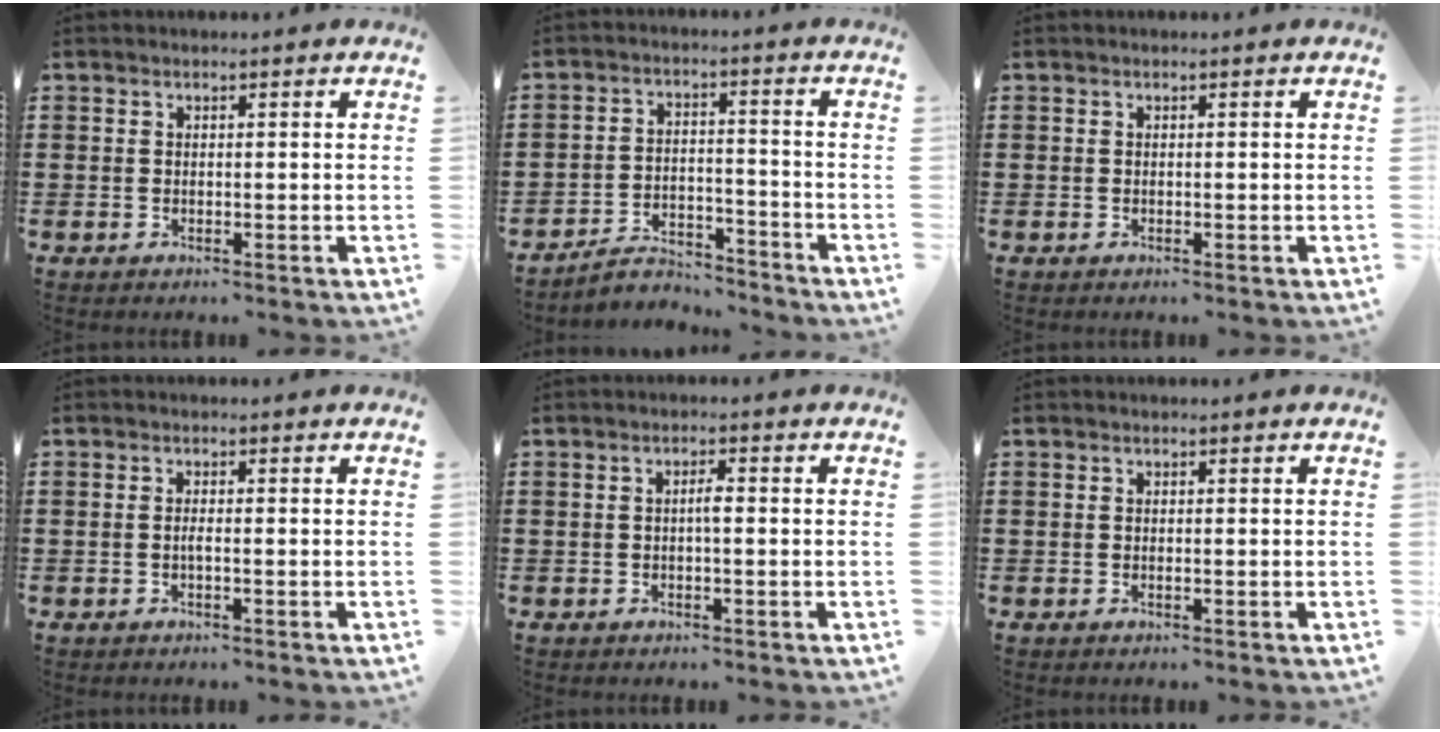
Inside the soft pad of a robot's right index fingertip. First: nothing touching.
{"total": 4.7, "force": [-4.6, 1.0, 0.9], "torque": [-0.025, 0.008, -0.093]}
{"total": 0.0}
{"total": 1.0, "force": [-0.5, 0.0, 0.9], "torque": [-0.026, -0.007, -0.010]}
{"total": 1.6, "force": [-0.2, 0.3, 1.6], "torque": [-0.031, 0.002, -0.005]}
{"total": 0.0}